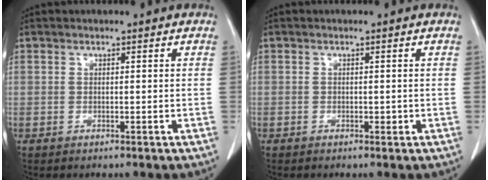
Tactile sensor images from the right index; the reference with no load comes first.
{"total": 0.6, "force": [0.0, 0.5, 0.4], "torque": [-0.002, 0.001, -0.001]}